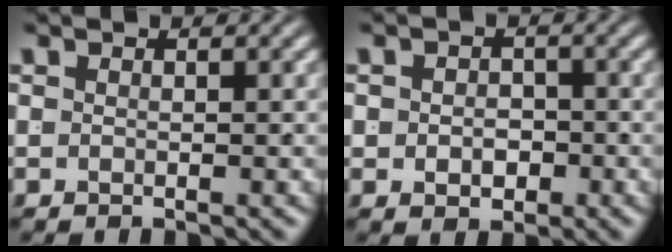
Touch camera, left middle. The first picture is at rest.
{"total": 2.1, "force": [-0.7, 1.6, 1.1], "torque": [-0.016, -0.013, -0.005]}